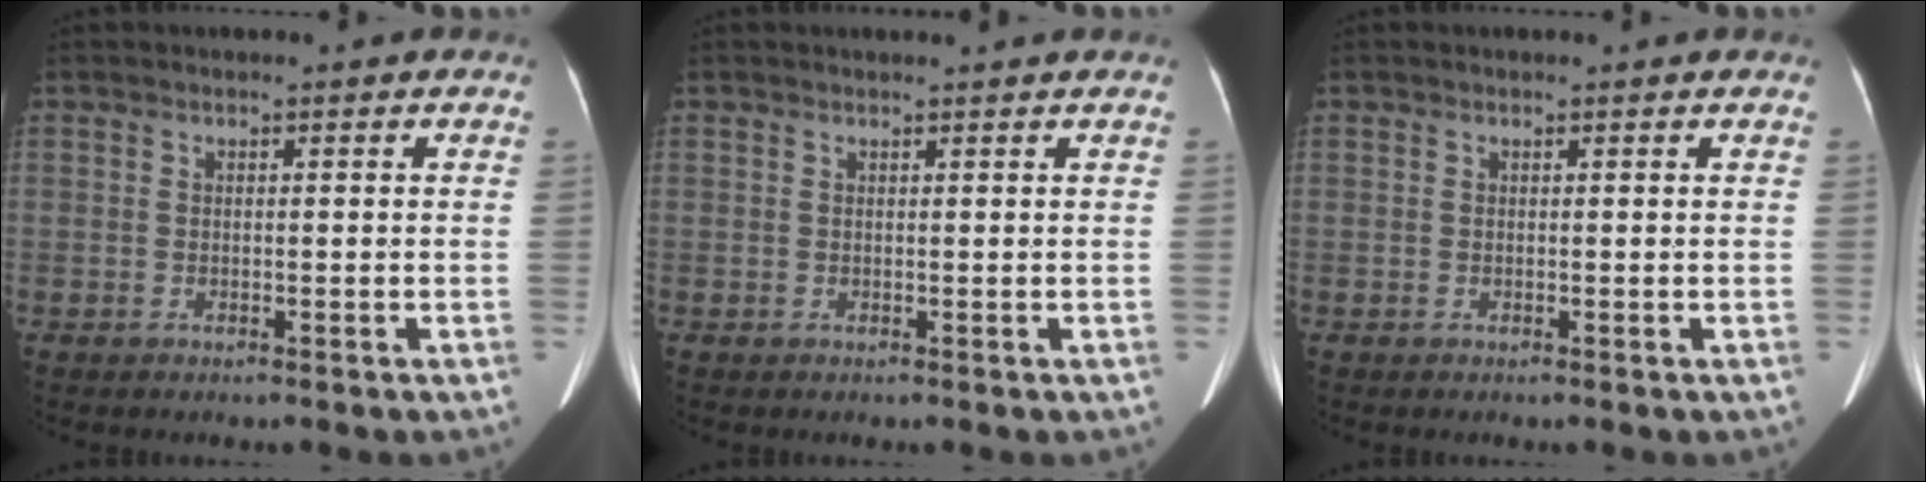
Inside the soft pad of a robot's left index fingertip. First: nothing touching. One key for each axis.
{"total": 2.0, "fx": 1.9, "fy": -0.3, "fz": 0.6, "tx": -0.010, "ty": 0.008, "tz": 0.024}
{"total": 0.6, "fx": 0.6, "fy": 0.0, "fz": 0.1, "tx": -0.004, "ty": 0.002, "tz": 0.003}